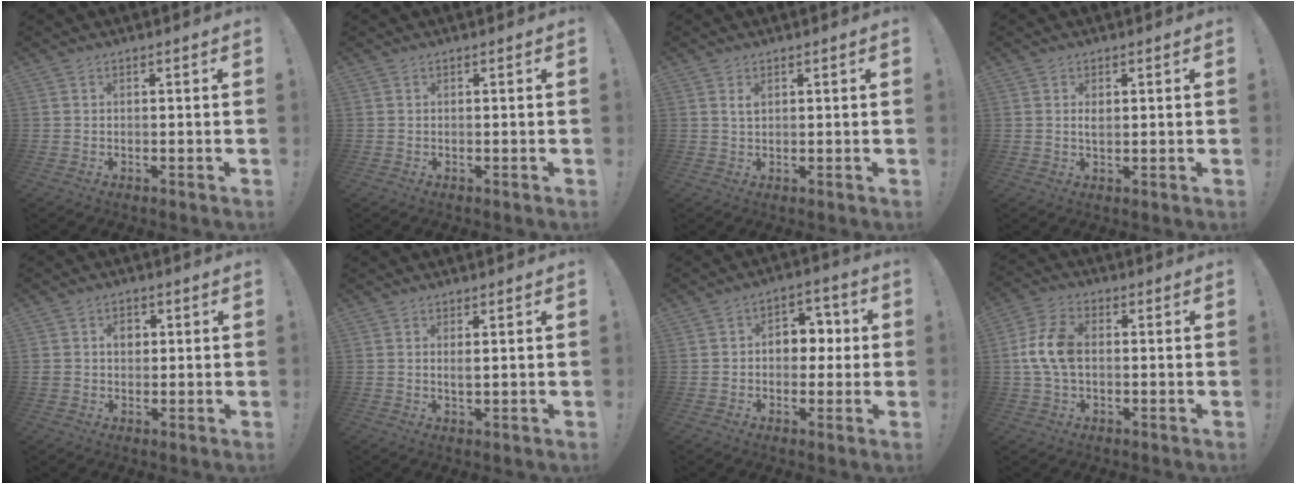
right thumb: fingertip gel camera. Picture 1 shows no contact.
{"total": 0.0}
{"total": 1.6, "force": [0.8, 0.8, 1.2], "torque": [-0.024, 0.001, 0.014]}
{"total": 1.8, "force": [0.8, 1.0, 1.3], "torque": [-0.002, -0.007, 0.008]}
{"total": 3.2, "force": [0.4, 2.7, 1.7], "torque": [-0.022, -0.001, 0.002]}
{"total": 1.9, "force": [0.9, 0.4, 1.6], "torque": [-0.018, -0.008, 0.012]}
{"total": 8.4, "force": [0.3, 6.5, 5.3], "torque": [-0.071, 0.010, 0.007]}
{"total": 10.2, "force": [0.0, 6.5, 7.9], "torque": [-0.165, 0.007, 0.003]}